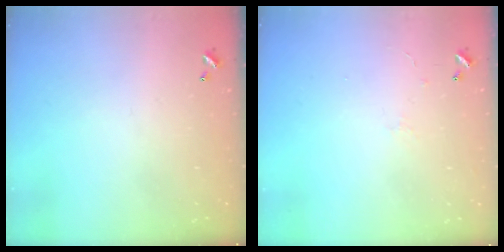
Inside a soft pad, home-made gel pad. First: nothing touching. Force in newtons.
{"total": 0.9, "press": 0.7, "slide": 0.5}